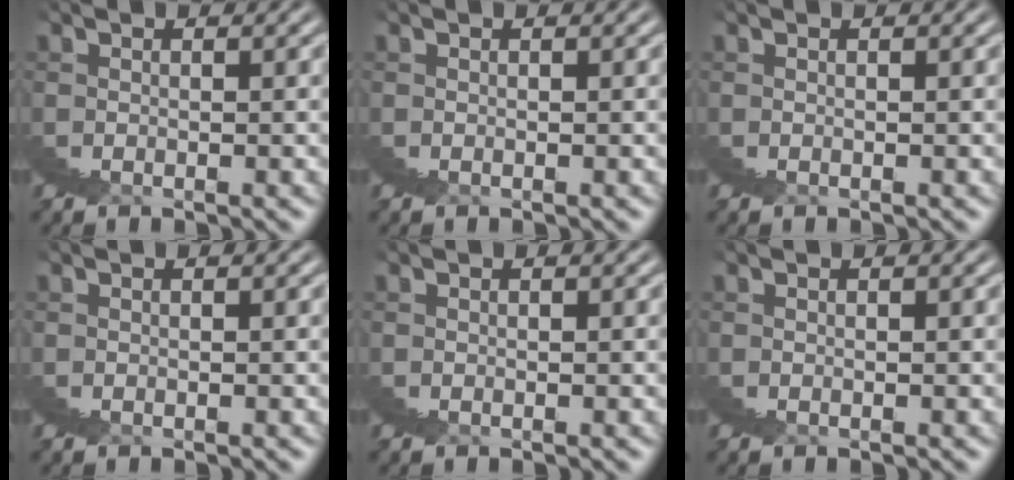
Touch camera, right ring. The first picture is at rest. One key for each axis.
{"total": 0.0}
{"total": 0.0}
{"total": 0.0}
{"total": 0.0}
{"total": 0.0}